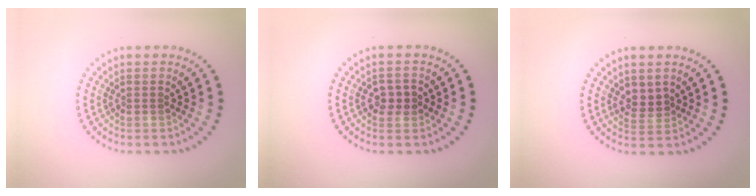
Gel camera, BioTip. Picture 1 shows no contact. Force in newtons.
{"total": 1.9, "press": 1.9, "slide": 0.1}
{"total": 1.8, "press": 1.6, "slide": 0.9}